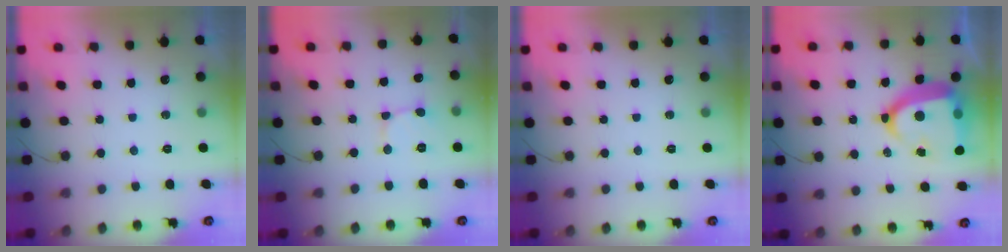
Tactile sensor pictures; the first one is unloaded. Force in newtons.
{"total": 1.9, "press": 1.9, "slide": 0.1}
{"total": 0.0}
{"total": 17.6, "press": 17.5, "slide": 1.6}